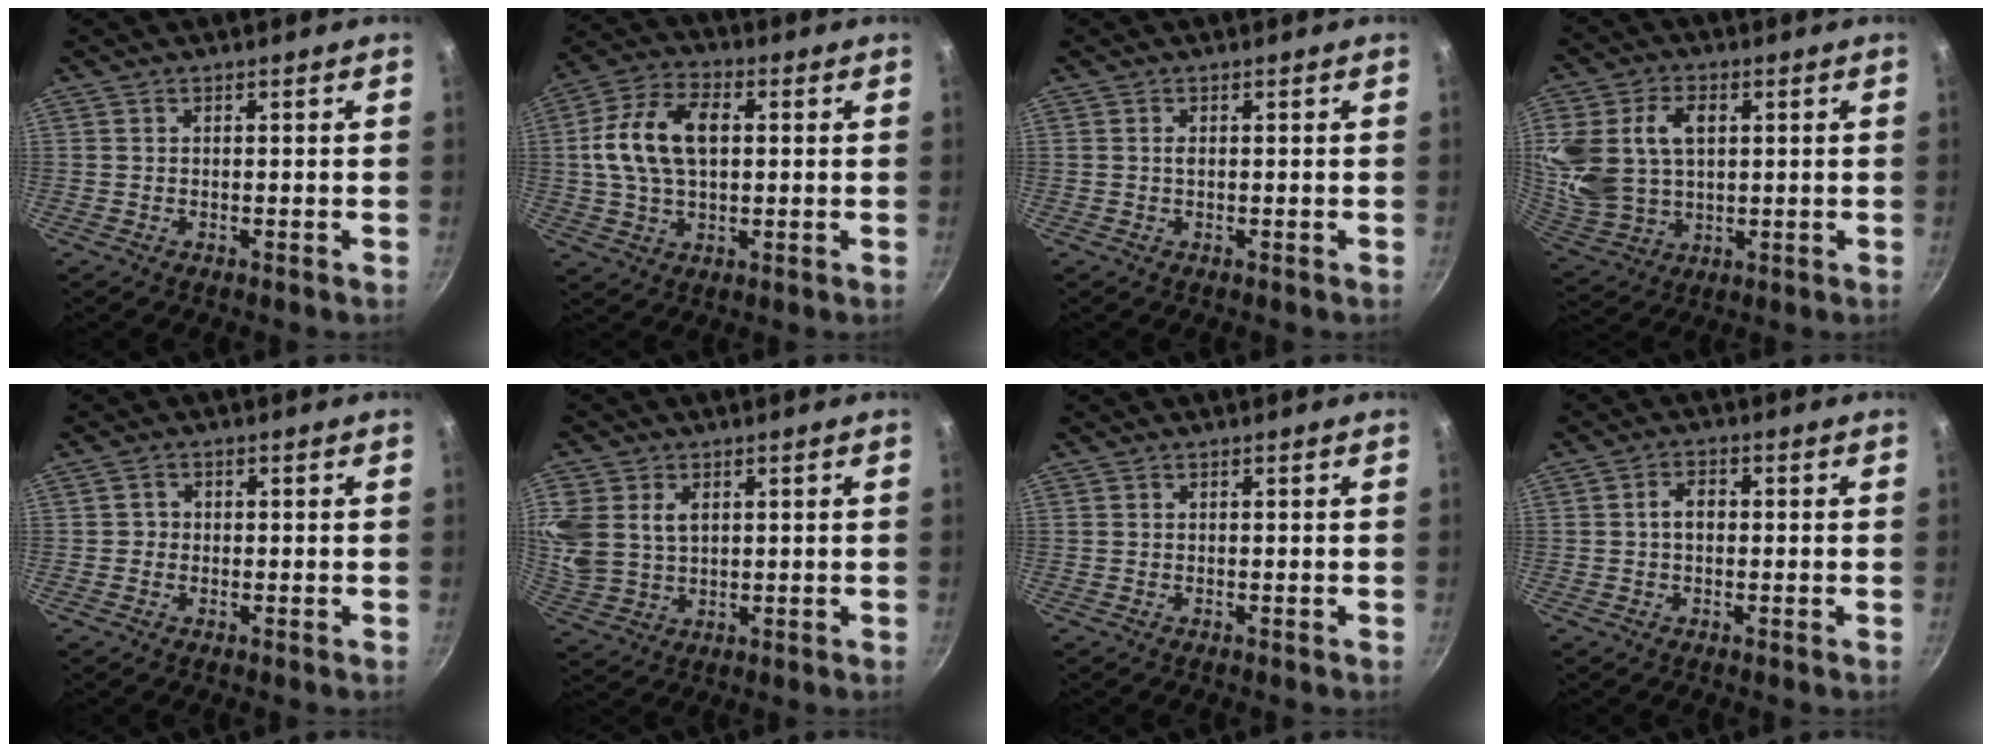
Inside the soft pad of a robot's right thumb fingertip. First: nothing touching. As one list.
[{"total": 13.8, "force": [1.7, 8.5, 10.7], "torque": [-0.186, 0.020, 0.021]}, {"total": 0.8, "force": [0.1, 0.4, 0.7], "torque": [-0.012, 0.001, 0.000]}, {"total": 17.5, "force": [3.8, 12.3, 11.9], "torque": [-0.246, -0.006, 0.082]}, {"total": 1.7, "force": [-0.3, 1.6, 0.4], "torque": [0.002, 0.002, -0.008]}, {"total": 12.3, "force": [3.2, 9.3, 7.3], "torque": [-0.171, 0.000, 0.070]}, {"total": 0.0}, {"total": 3.5, "force": [0.0, 2.4, 2.5], "torque": [-0.034, 0.013, -0.004]}]